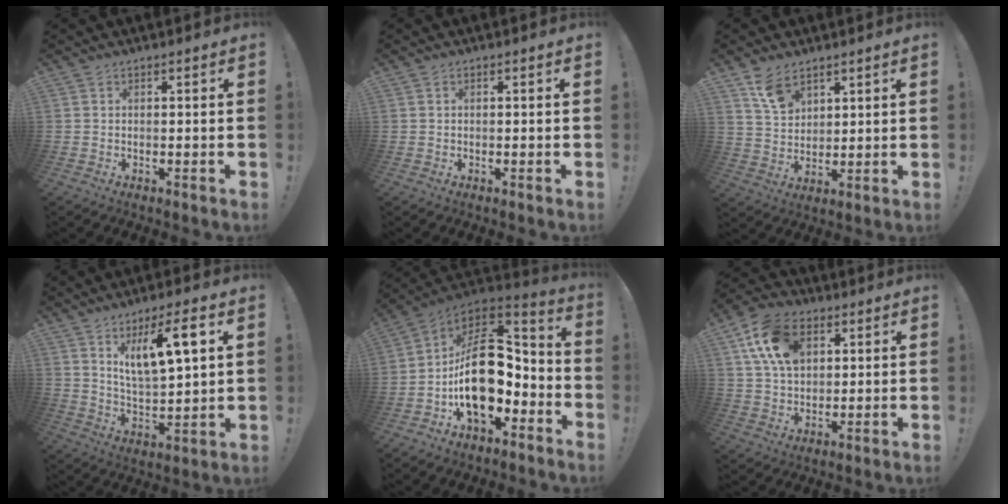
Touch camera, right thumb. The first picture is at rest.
{"total": 0.0}
{"total": 8.5, "force": [5.7, 4.8, 3.9], "torque": [-0.064, -0.031, 0.109]}
{"total": 13.1, "force": [6.6, 3.3, 10.8], "torque": [-0.185, -0.022, 0.107]}
{"total": 22.0, "force": [-1.0, 13.8, 17.1], "torque": [-0.284, 0.012, -0.004]}
{"total": 15.6, "force": [6.1, 10.7, 9.5], "torque": [-0.160, -0.010, 0.120]}